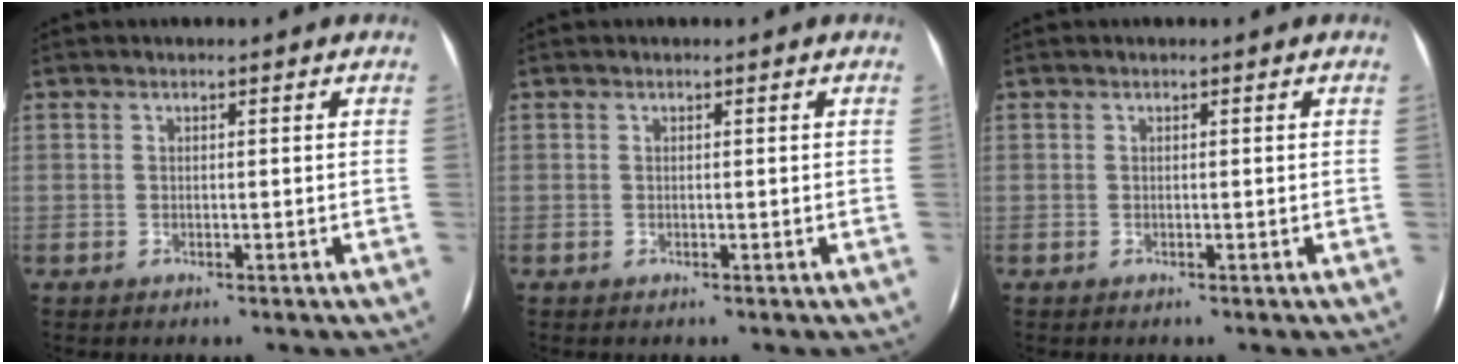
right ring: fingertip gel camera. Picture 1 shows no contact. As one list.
[{"total": 0.0}, {"total": 0.0}]